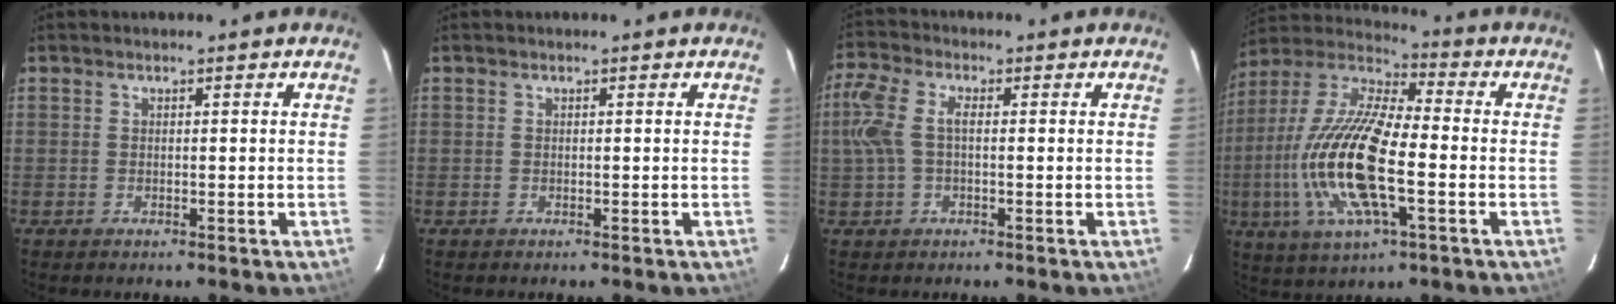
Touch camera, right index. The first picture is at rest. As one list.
[{"total": 0.0}, {"total": 6.5, "force": [0.1, 3.2, 5.7], "torque": [-0.130, 0.013, 0.002]}, {"total": 20.1, "force": [-4.1, 6.5, 18.5], "torque": [-0.384, -0.009, -0.087]}]